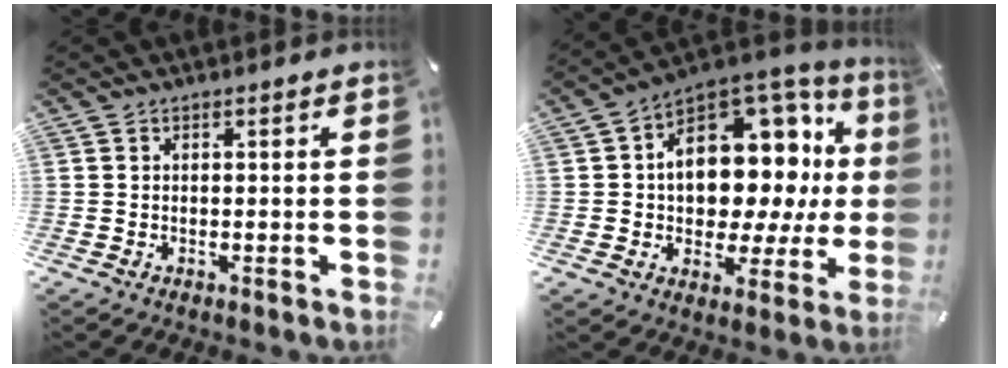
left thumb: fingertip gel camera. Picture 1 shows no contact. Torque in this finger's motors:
{"motor_torque": [1.72, 1.72, 0.55, -0.08, 0.23]}